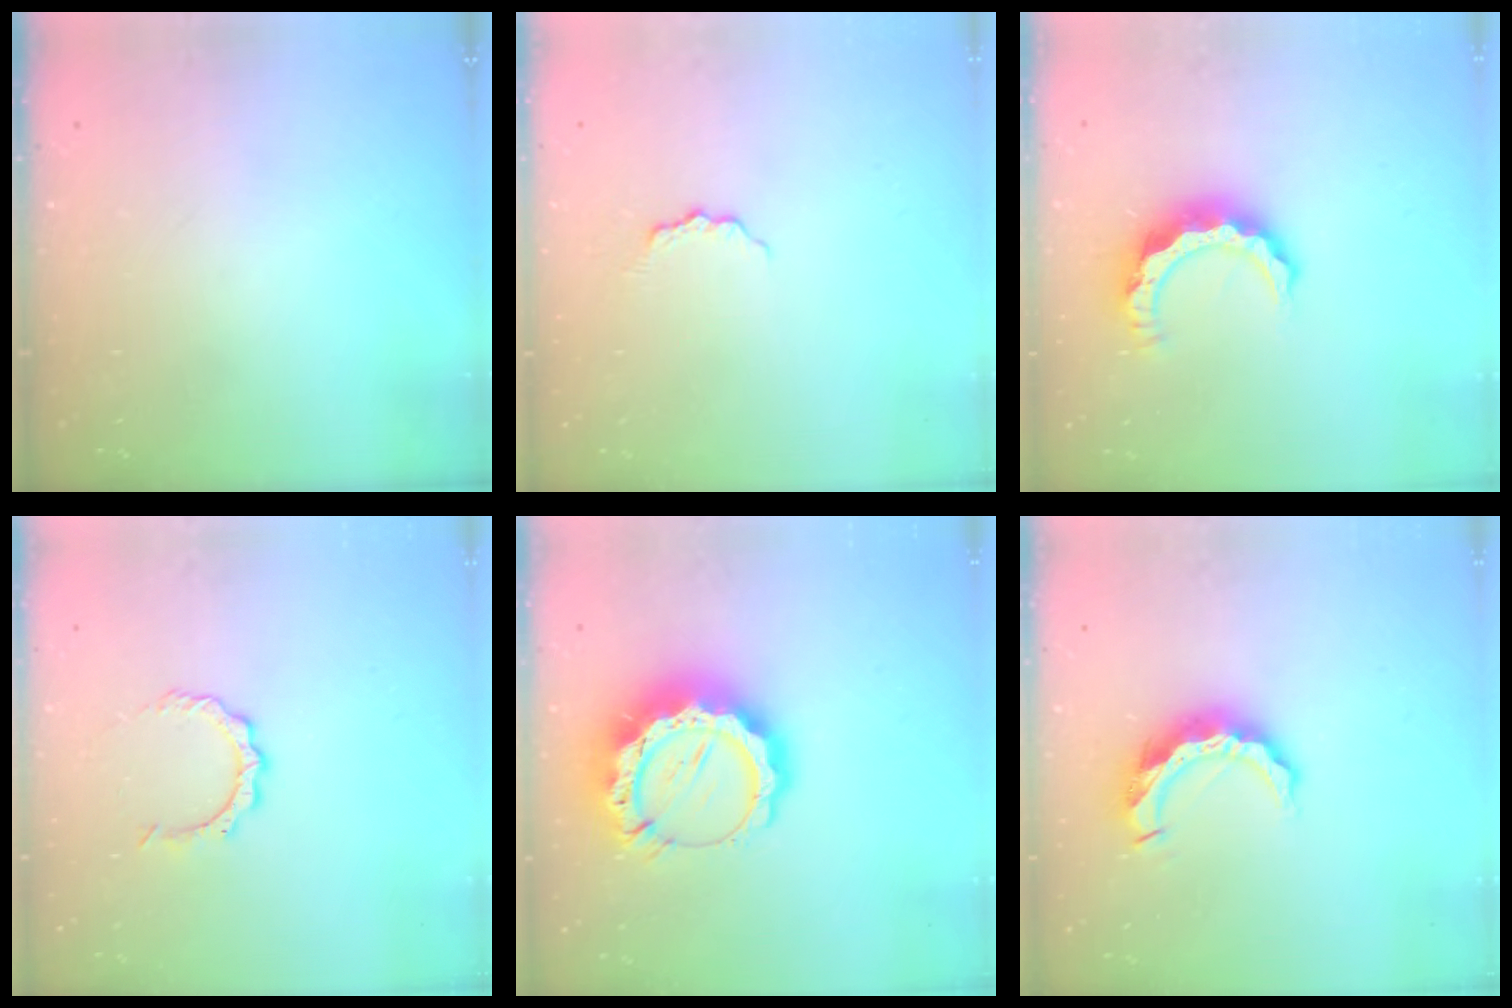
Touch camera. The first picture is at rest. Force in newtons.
{"total": 4.1, "press": 4.1, "slide": 0.5}
{"total": 9.9, "press": 9.8, "slide": 1.1}
{"total": 5.3, "press": 5.3, "slide": 0.4}
{"total": 17.8, "press": 17.7, "slide": 1.6}
{"total": 10.1, "press": 10.1, "slide": 0.2}